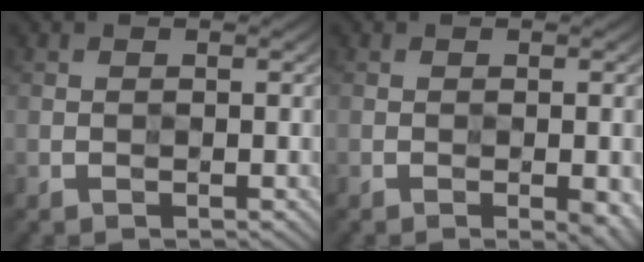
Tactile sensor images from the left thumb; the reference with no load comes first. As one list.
[{"total": 4.9, "force": [-2.1, 2.0, 4.0], "torque": [-0.038, -0.014, -0.014]}]